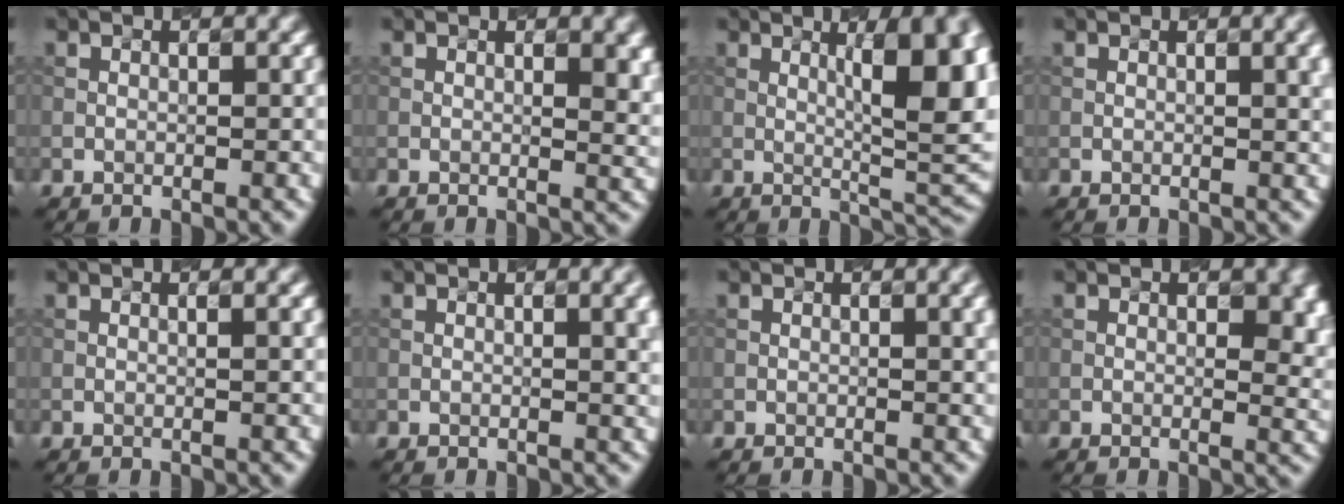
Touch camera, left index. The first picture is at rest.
{"total": 4.6, "force": [1.3, 2.0, 3.9], "torque": [-0.026, 0.006, 0.024]}
{"total": 10.3, "force": [2.0, 3.0, 9.7], "torque": [-0.116, 0.004, 0.037]}
{"total": 3.7, "force": [1.0, 1.4, 3.3], "torque": [-0.027, 0.012, 0.012]}
{"total": 1.4, "force": [0.3, 0.5, 1.3], "torque": [-0.017, 0.003, -0.001]}
{"total": 4.0, "force": [1.0, 1.5, 3.6], "torque": [-0.028, 0.013, 0.013]}
{"total": 2.9, "force": [0.9, 1.0, 2.5], "torque": [-0.021, 0.006, 0.010]}
{"total": 3.9, "force": [1.2, 1.8, 3.3], "torque": [-0.033, -0.004, 0.026]}